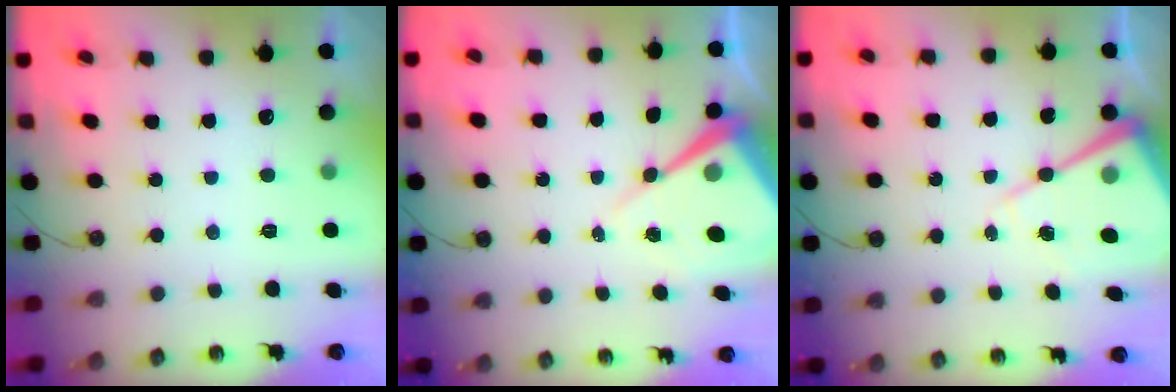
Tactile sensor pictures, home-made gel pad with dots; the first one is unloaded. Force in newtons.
{"total": 10.3, "press": 10.2, "slide": 1.1}
{"total": 12.6, "press": 12.5, "slide": 1.1}